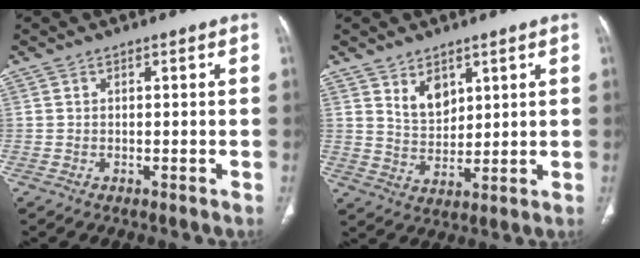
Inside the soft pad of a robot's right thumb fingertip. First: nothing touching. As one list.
[{"total": 5.7, "force": [3.3, 3.5, 3.1], "torque": [-0.034, -0.031, 0.068]}]